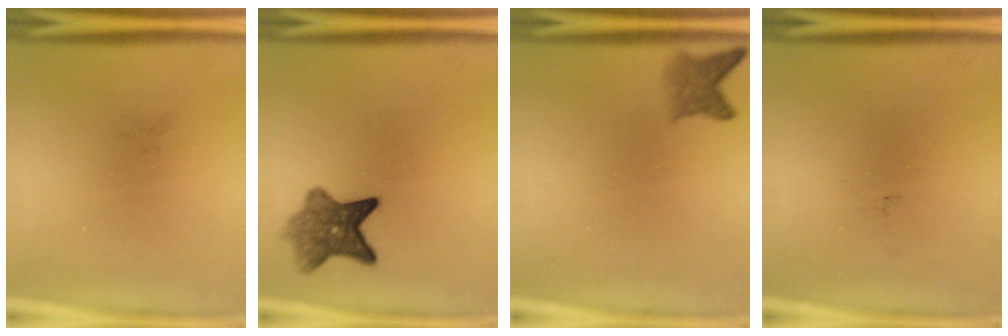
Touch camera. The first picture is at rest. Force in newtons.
{"total": 6.8}
{"total": 2.9}
{"total": 0.0}